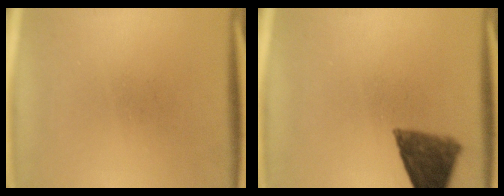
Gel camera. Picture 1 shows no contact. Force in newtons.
{"total": 9.2}